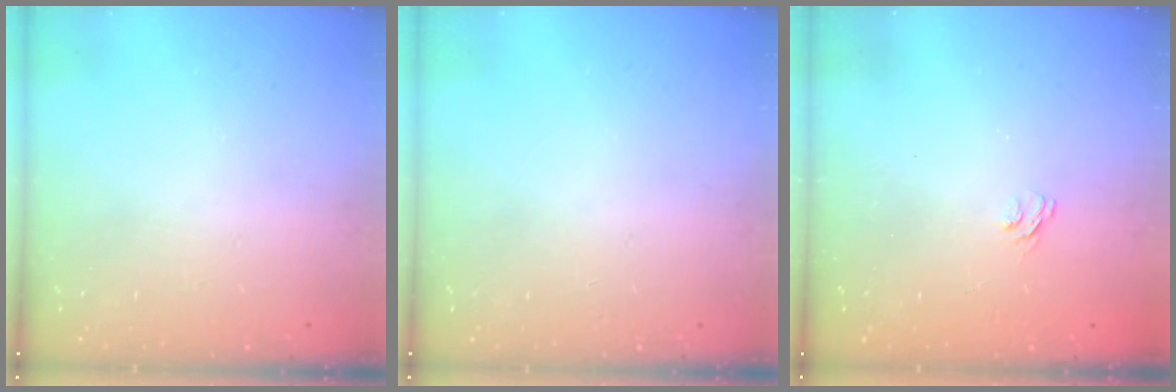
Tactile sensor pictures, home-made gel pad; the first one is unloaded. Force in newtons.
{"total": 0.0}
{"total": 3.1, "press": 2.8, "slide": 1.3}